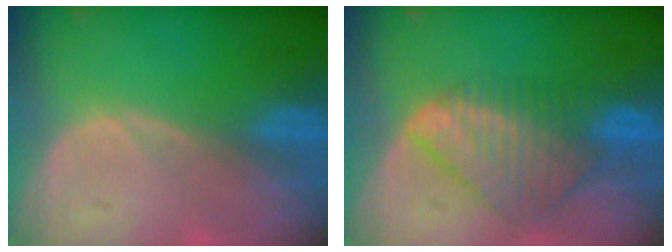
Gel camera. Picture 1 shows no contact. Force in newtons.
{"total": 9.0, "press": 7.7, "slide": 4.7}